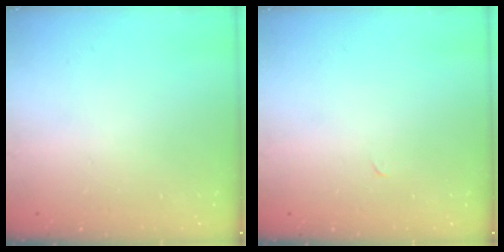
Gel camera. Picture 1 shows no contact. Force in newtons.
{"total": 0.0}